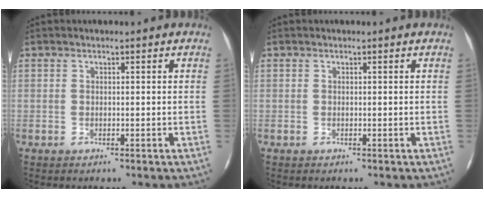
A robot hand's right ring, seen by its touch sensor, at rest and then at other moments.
{"total": 0.0}